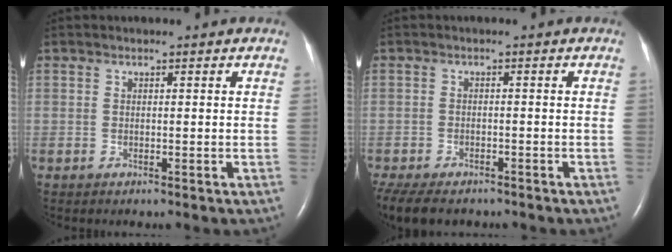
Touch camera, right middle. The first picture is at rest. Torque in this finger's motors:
{"motor_torque": [0.54, -0.54, 0.05, 0.02]}